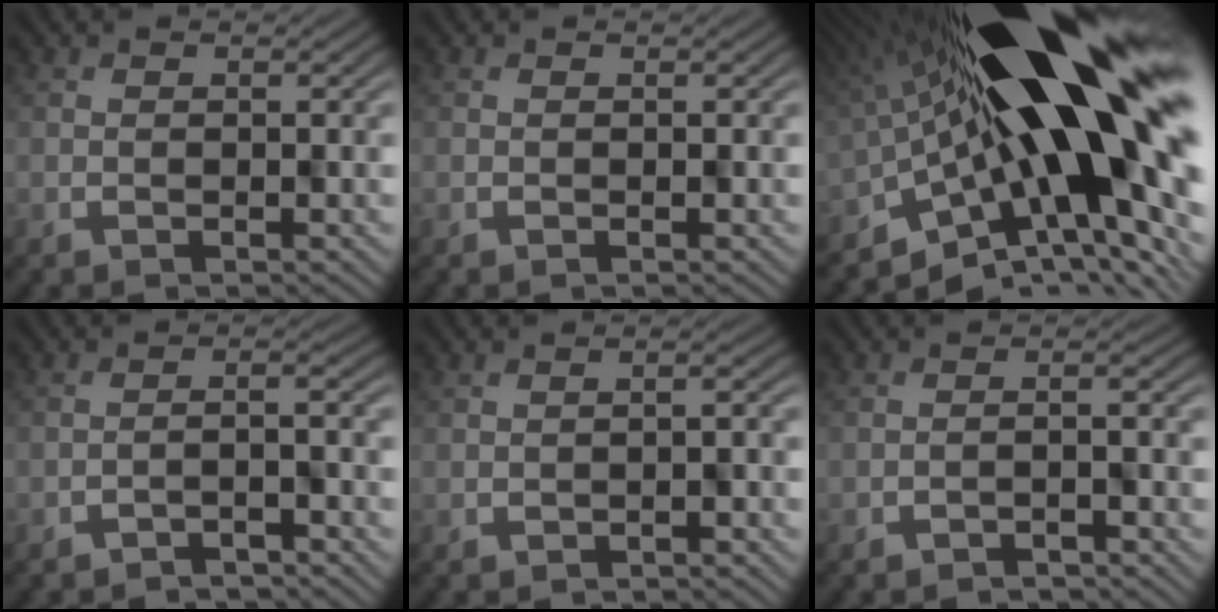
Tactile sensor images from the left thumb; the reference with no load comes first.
{"total": 0.0}
{"total": 20.7, "force": [1.8, 7.0, 19.4], "torque": [-0.295, -0.006, 0.012]}
{"total": 2.9, "force": [-2.6, 0.3, 1.2], "torque": [-0.013, 0.008, -0.044]}
{"total": 1.3, "force": [-1.1, 0.2, 0.7], "torque": [-0.008, 0.004, -0.013]}
{"total": 1.9, "force": [-1.8, 0.1, 0.6], "torque": [-0.008, 0.006, -0.030]}